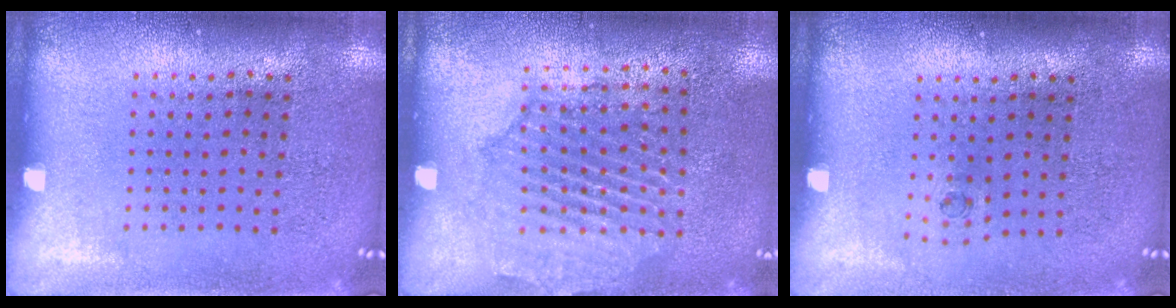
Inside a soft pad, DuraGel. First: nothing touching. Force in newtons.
{"total": 1.6, "press": 1.6, "slide": 0.2}
{"total": 0.5, "press": 0.2, "slide": 0.4}